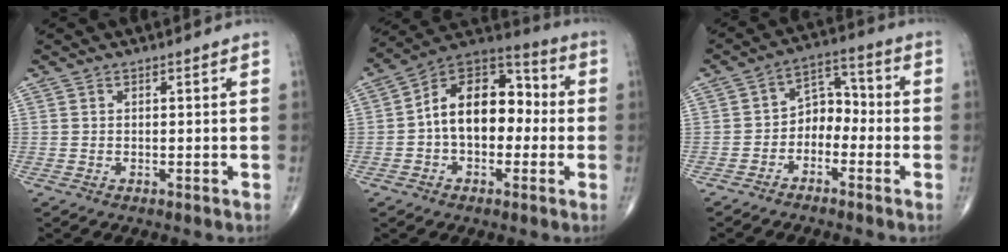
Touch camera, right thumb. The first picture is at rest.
{"total": 15.5, "force": [-0.6, 10.1, 11.8], "torque": [-0.152, 0.048, -0.025]}
{"total": 6.6, "force": [-2.5, 4.8, 3.8], "torque": [-0.032, 0.044, -0.059]}